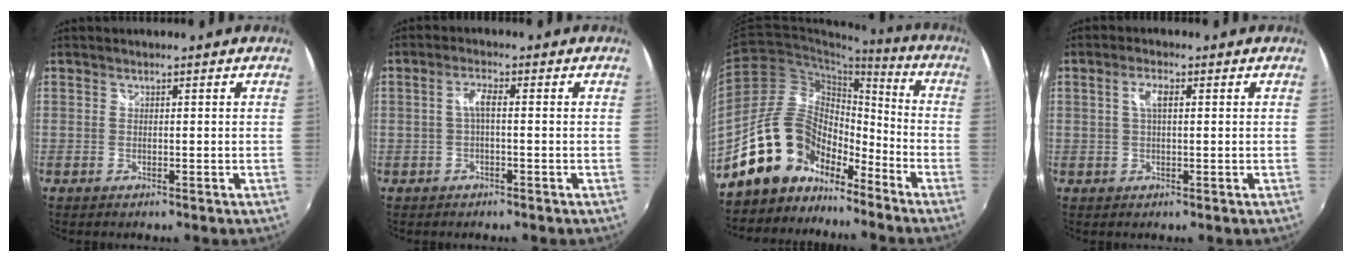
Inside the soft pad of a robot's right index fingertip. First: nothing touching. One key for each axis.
{"total": 2.6, "fx": -0.3, "fy": 0.5, "fz": 2.5, "tx": -0.051, "ty": 0.007, "tz": -0.005}
{"total": 14.9, "fx": -11.2, "fy": 8.2, "fz": 5.4, "tx": -0.111, "ty": 0.033, "tz": -0.197}
{"total": 3.0, "fx": 0.6, "fy": 1.1, "fz": 2.7, "tx": -0.052, "ty": 0.006, "tz": 0.011}